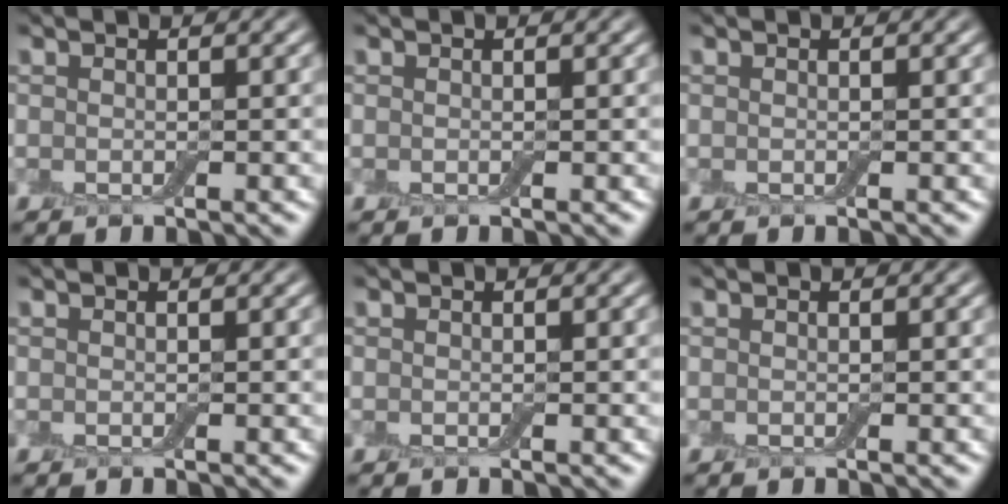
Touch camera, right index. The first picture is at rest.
{"total": 0.0}
{"total": 0.0}
{"total": 0.0}
{"total": 0.0}
{"total": 0.0}